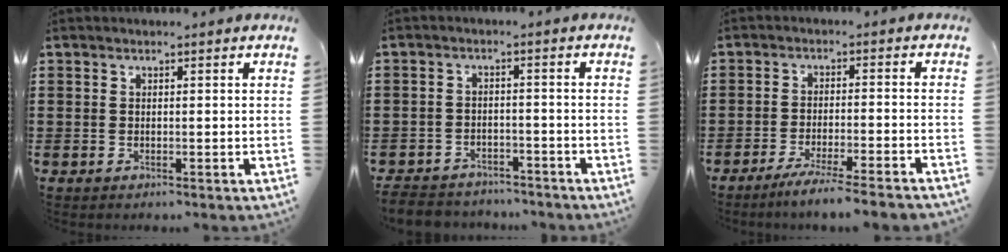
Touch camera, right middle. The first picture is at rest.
{"total": 3.4, "force": [-3.4, 0.7, -0.1], "torque": [-0.011, -0.002, -0.074]}
{"total": 4.6, "force": [-4.1, -0.5, 1.9], "torque": [-0.036, -0.014, -0.077]}